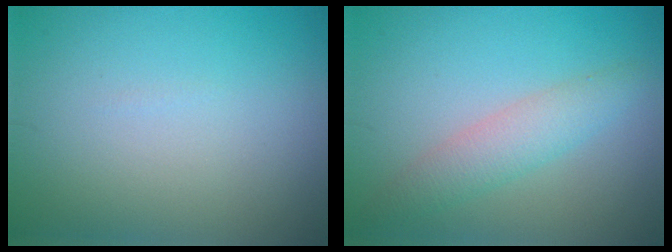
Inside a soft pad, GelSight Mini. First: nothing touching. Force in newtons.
{"total": 2.9, "press": 2.9, "slide": 0.1}